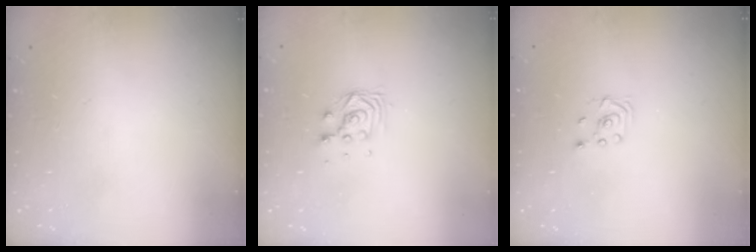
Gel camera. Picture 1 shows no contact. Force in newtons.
{"total": 4.7, "press": 4.6, "slide": 0.6}
{"total": 1.6, "press": 1.4, "slide": 0.9}